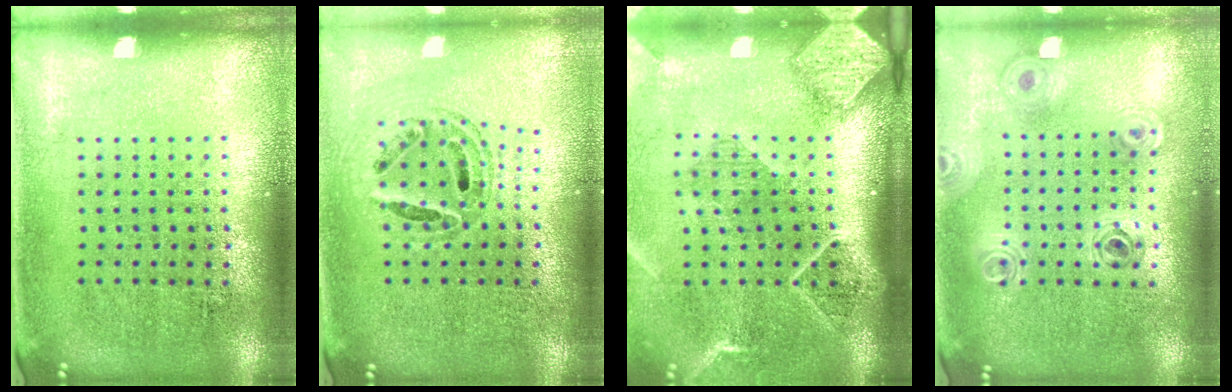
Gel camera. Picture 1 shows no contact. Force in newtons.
{"total": 0.7, "press": 0.7, "slide": 0.1}
{"total": 2.7, "press": 2.0, "slide": 1.8}
{"total": 1.0, "press": 1.0, "slide": 0.2}